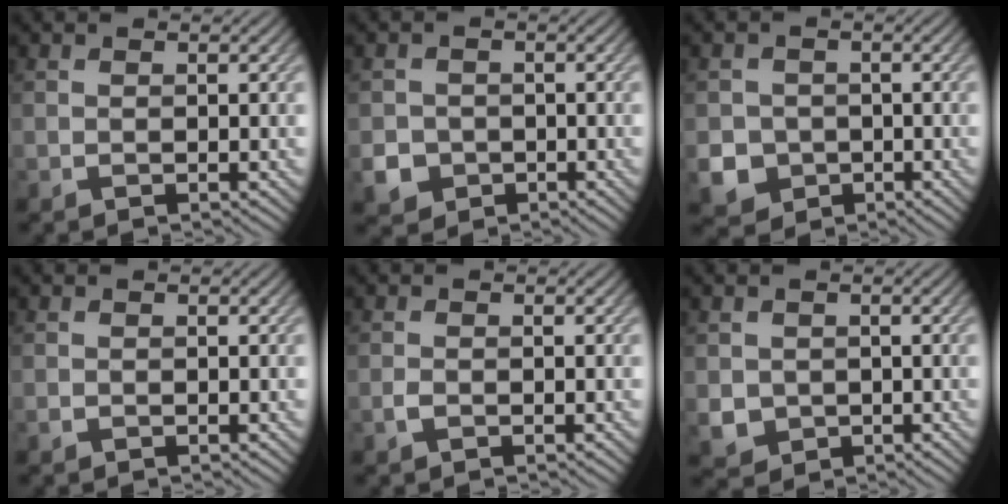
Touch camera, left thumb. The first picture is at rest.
{"total": 3.9, "force": [-1.5, 3.4, 1.1], "torque": [-0.025, -0.008, -0.035]}
{"total": 5.5, "force": [-1.8, 4.9, 1.5], "torque": [-0.040, -0.016, -0.047]}
{"total": 0.0}
{"total": 0.9, "force": [-0.4, 0.5, 0.6], "torque": [-0.016, 0.000, -0.010]}
{"total": 2.9, "force": [0.0, 2.7, 0.9], "torque": [-0.034, -0.013, 0.000]}